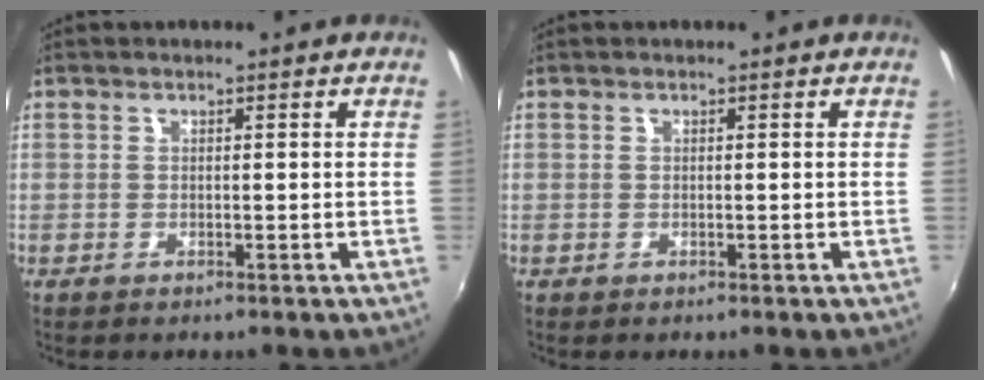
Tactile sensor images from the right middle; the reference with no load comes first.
{"total": 0.0}